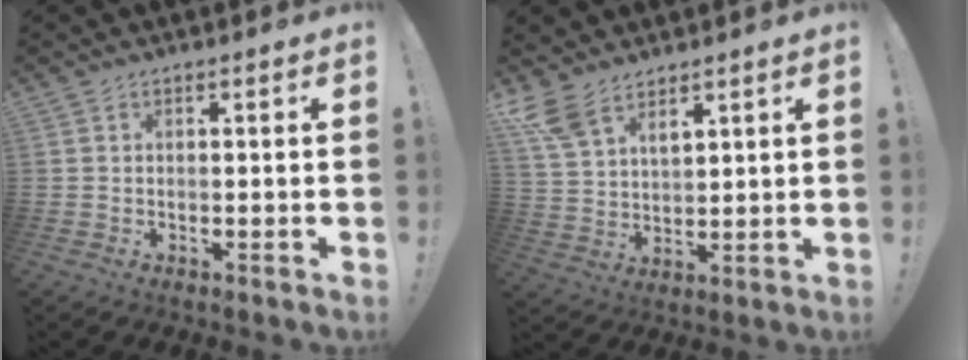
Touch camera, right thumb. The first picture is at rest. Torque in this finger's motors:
{"motor_torque": [-0.04, 0.32, 0.38, 0.32, 0.30]}